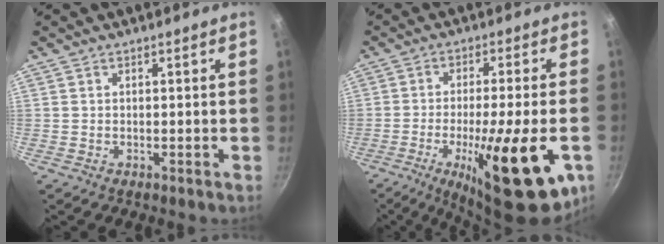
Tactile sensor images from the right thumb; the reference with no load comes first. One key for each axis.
{"total": 20.1, "fx": -7.2, "fy": 4.3, "fz": 18.3, "tx": -0.263, "ty": 0.005, "tz": -0.107}